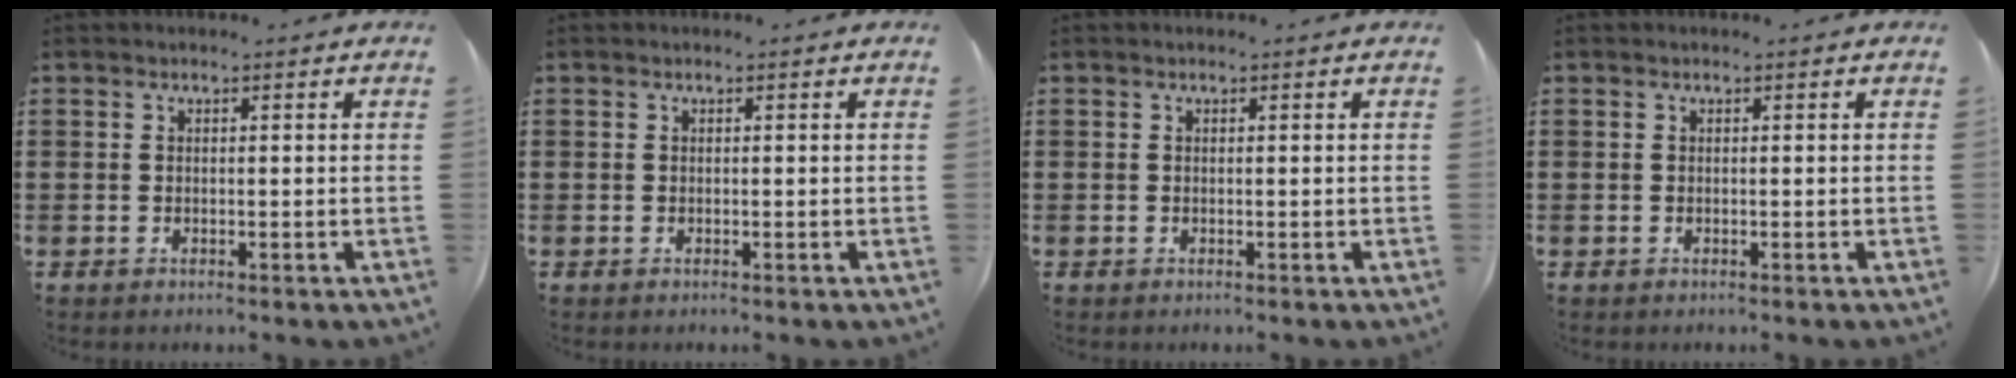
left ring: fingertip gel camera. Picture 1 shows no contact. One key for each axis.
{"total": 0.0}
{"total": 0.0}
{"total": 0.0}